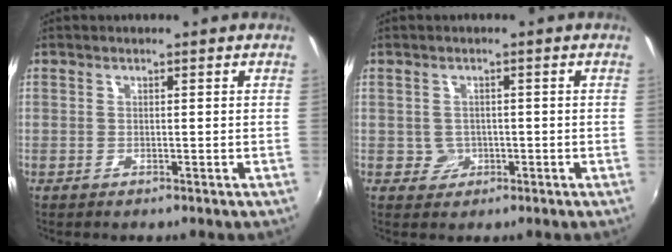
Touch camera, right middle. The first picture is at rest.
{"total": 2.5, "force": [-0.6, 2.5, 0.2], "torque": [-0.003, 0.002, -0.004]}